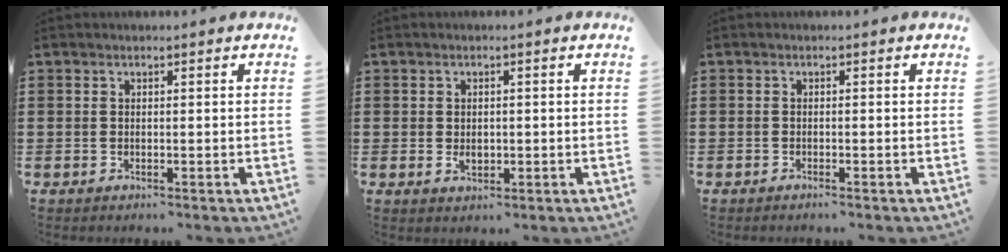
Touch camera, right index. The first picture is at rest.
{"total": 1.6, "force": [0.0, 1.1, 1.2], "torque": [-0.022, 0.006, -0.001]}
{"total": 0.6, "force": [-0.6, 0.0, 0.1], "torque": [-0.004, -0.002, -0.012]}